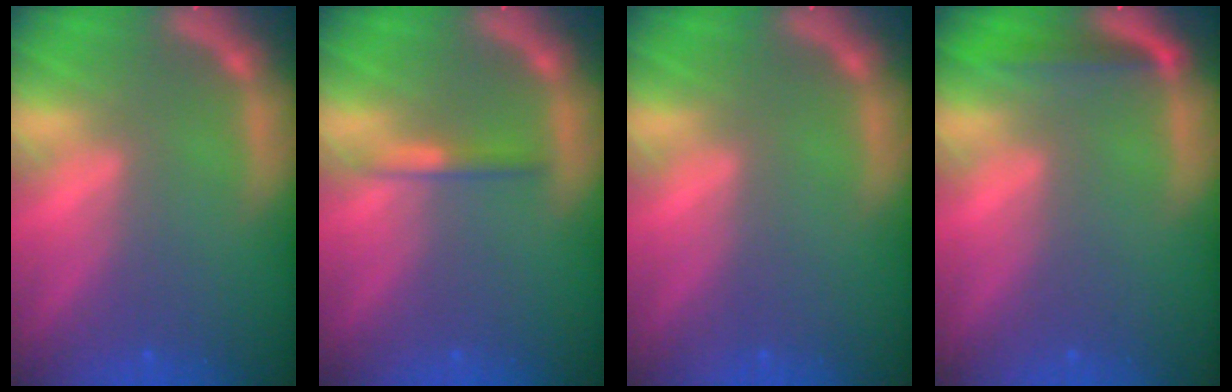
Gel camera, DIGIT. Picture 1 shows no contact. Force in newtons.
{"total": 1.4}
{"total": 0.0}
{"total": 2.5}